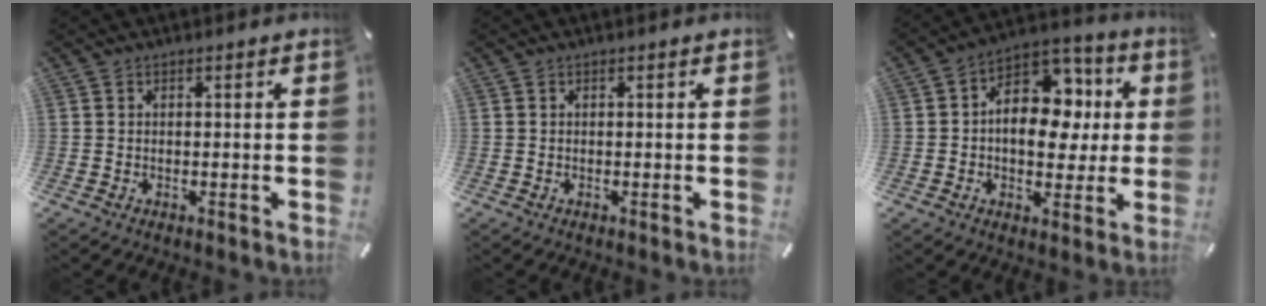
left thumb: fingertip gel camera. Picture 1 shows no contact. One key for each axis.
{"total": 0.0}
{"total": 13.5, "fx": 0.9, "fy": 10.4, "fz": 8.5, "tx": -0.116, "ty": -0.012, "tz": 0.019}